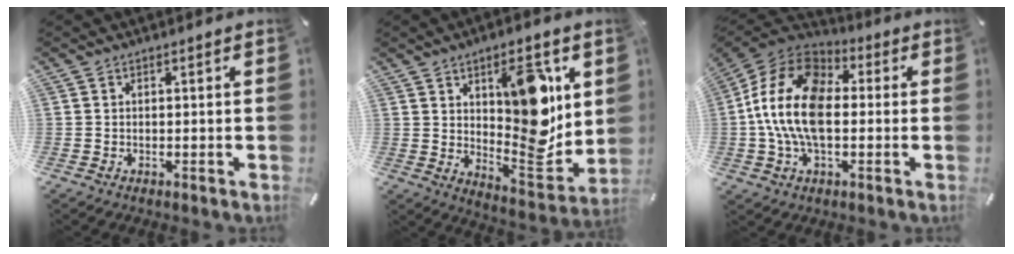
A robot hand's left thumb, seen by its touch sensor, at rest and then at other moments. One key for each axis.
{"total": 15.4, "fx": 6.0, "fy": 7.7, "fz": 11.9, "tx": -0.128, "ty": -0.051, "tz": 0.101}
{"total": 17.4, "fx": -1.2, "fy": 11.1, "fz": 13.4, "tx": -0.291, "ty": 0.015, "tz": -0.023}